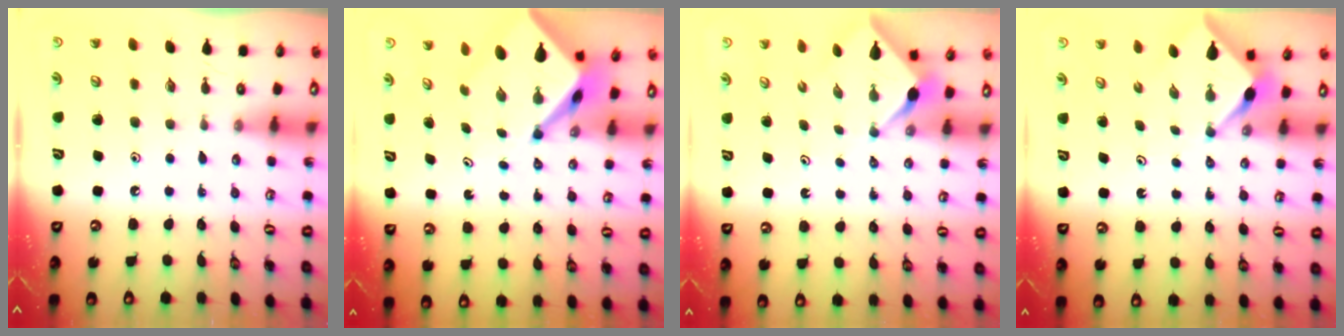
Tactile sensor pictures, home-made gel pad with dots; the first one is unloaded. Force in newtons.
{"total": 5.9, "press": 5.9, "slide": 0.4}
{"total": 2.4, "press": 2.4, "slide": 0.3}
{"total": 3.8, "press": 3.8, "slide": 0.3}